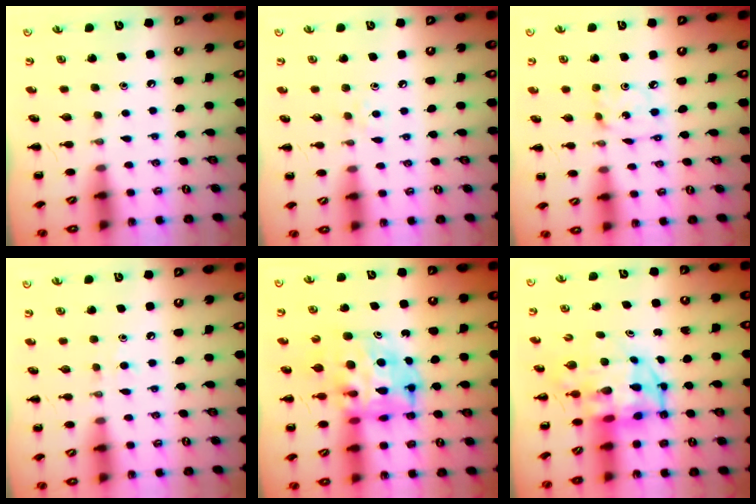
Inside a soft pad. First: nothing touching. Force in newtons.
{"total": 4.1, "press": 3.8, "slide": 1.5}
{"total": 3.1, "press": 3.1, "slide": 0.2}
{"total": 3.5, "press": 3.3, "slide": 1.2}
{"total": 11.2, "press": 10.8, "slide": 3.2}
{"total": 4.5, "press": 4.2, "slide": 1.5}